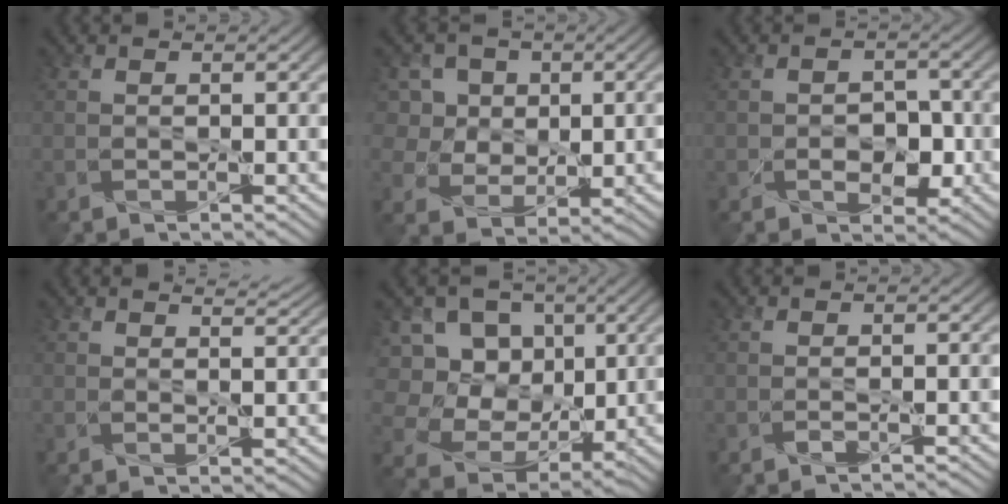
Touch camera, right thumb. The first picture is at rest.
{"total": 8.3, "force": [3.3, 6.7, 3.5], "torque": [-0.112, 0.002, 0.075]}
{"total": 3.8, "force": [-1.1, 2.8, 2.3], "torque": [-0.034, -0.006, -0.018]}
{"total": 2.0, "force": [1.8, 0.5, 0.9], "torque": [-0.015, -0.005, 0.026]}
{"total": 11.0, "force": [1.5, 9.2, 5.8], "torque": [-0.167, 0.023, 0.019]}
{"total": 1.0, "force": [-0.8, 0.1, 0.6], "torque": [-0.011, -0.001, -0.017]}